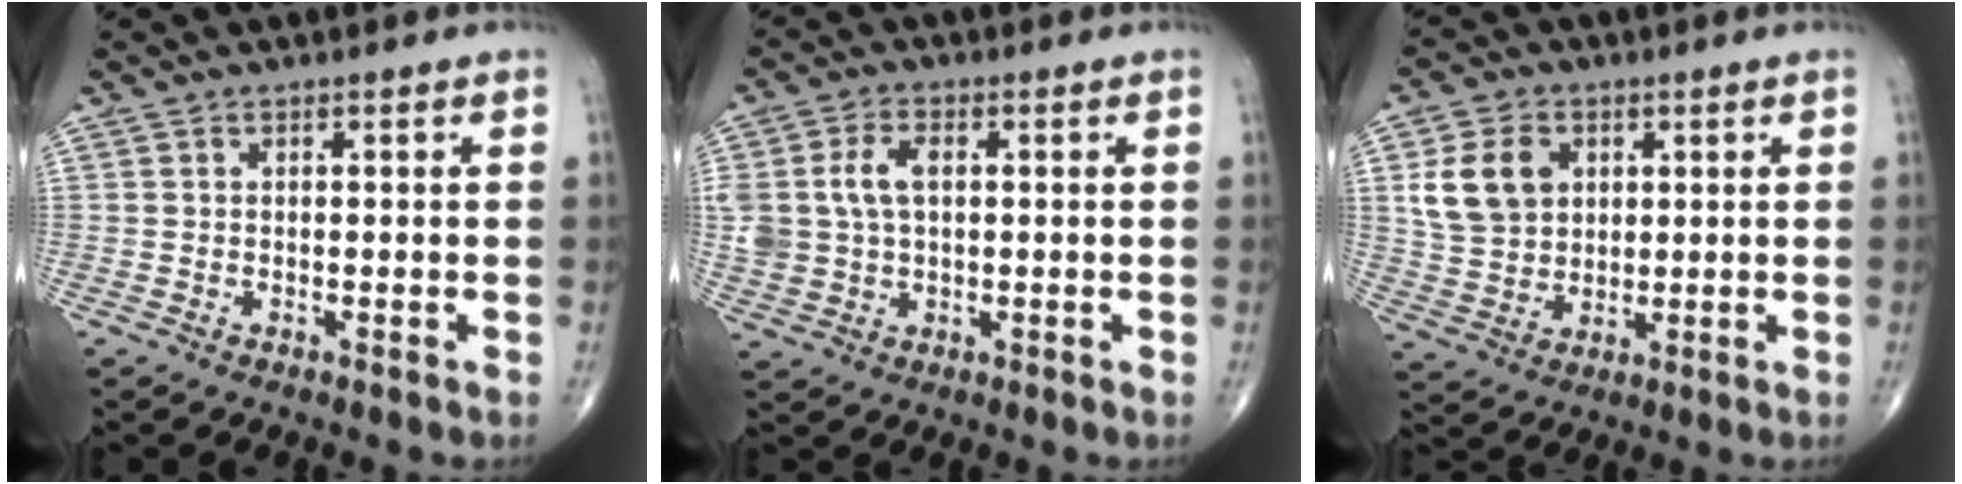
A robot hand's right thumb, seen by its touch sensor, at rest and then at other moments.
{"total": 8.5, "force": [1.4, 5.6, 6.2], "torque": [-0.131, 0.007, 0.034]}
{"total": 10.4, "force": [2.9, 8.0, 6.0], "torque": [-0.095, -0.005, 0.061]}